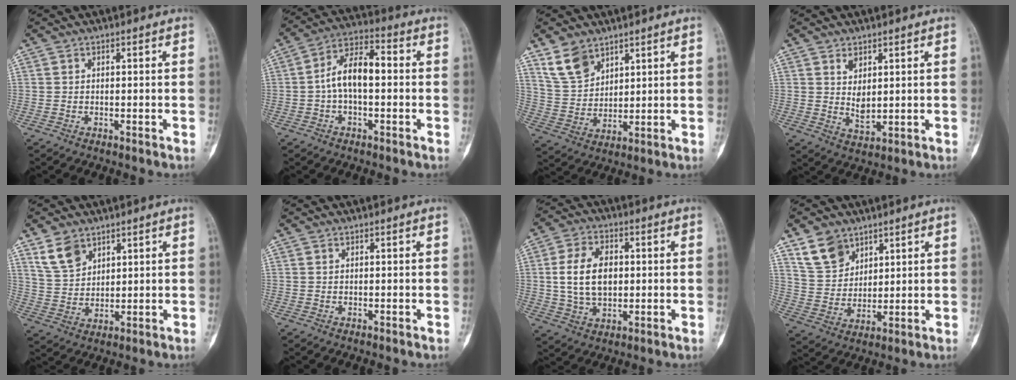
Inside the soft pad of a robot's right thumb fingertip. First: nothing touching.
{"total": 9.7, "force": [-0.5, 5.1, 8.3], "torque": [-0.142, 0.038, -0.019]}
{"total": 7.9, "force": [5.5, 4.7, 3.1], "torque": [-0.043, -0.025, 0.118]}
{"total": 4.1, "force": [1.6, 2.3, 3.0], "torque": [-0.045, -0.019, 0.035]}
{"total": 6.6, "force": [4.4, 4.2, 2.8], "torque": [-0.038, -0.023, 0.095]}
{"total": 0.0}
{"total": 11.1, "force": [1.0, 7.3, 8.3], "torque": [-0.138, 0.003, 0.023]}
{"total": 8.3, "force": [5.6, 5.5, 2.6], "torque": [-0.027, -0.028, 0.118]}